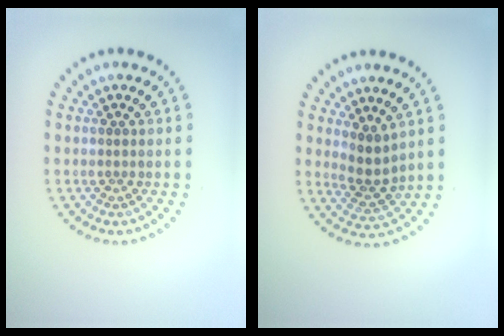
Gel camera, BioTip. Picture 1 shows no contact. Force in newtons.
{"total": 2.6, "press": 2.1, "slide": 1.6}